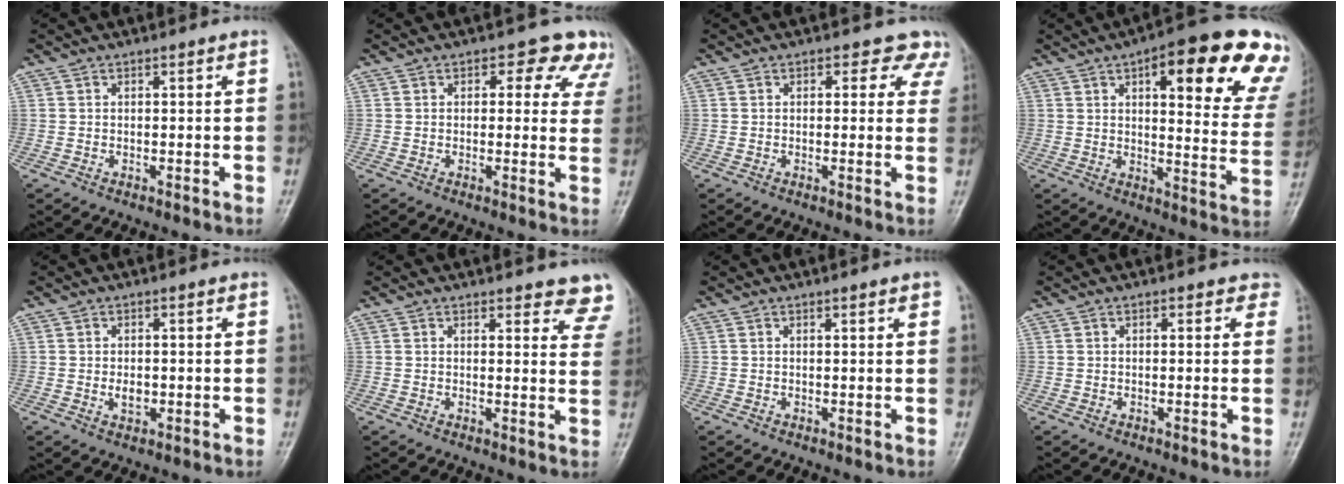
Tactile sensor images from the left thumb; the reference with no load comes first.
{"total": 8.5, "force": [5.3, 5.2, 4.2], "torque": [0.009, -0.014, 0.040]}
{"total": 5.5, "force": [3.7, 3.4, 2.2], "torque": [0.020, -0.010, 0.024]}
{"total": 23.4, "force": [11.7, 7.3, 18.9], "torque": [-0.210, -0.024, 0.142]}
{"total": 2.6, "force": [-0.3, 1.7, 1.9], "torque": [-0.025, -0.001, -0.004]}
{"total": 8.0, "force": [7.2, 2.3, 2.6], "torque": [0.015, -0.035, 0.054]}
{"total": 1.9, "force": [1.0, 0.3, 1.5], "torque": [-0.020, -0.001, 0.010]}
{"total": 2.7, "force": [1.3, 1.6, 1.6], "torque": [0.006, 0.000, 0.008]}